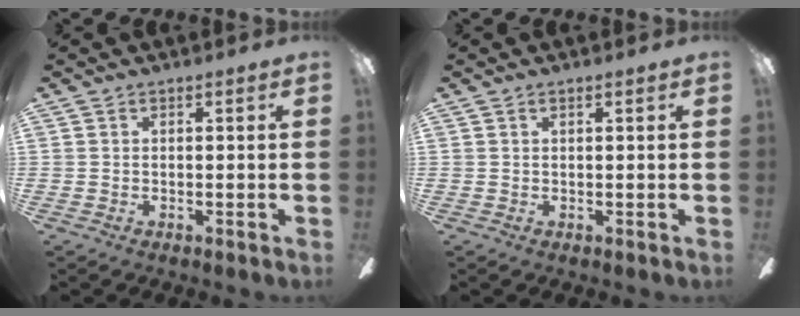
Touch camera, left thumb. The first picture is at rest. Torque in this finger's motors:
{"motor_torque": [-0.25, 0.10, -0.07, -0.04, 0.03]}